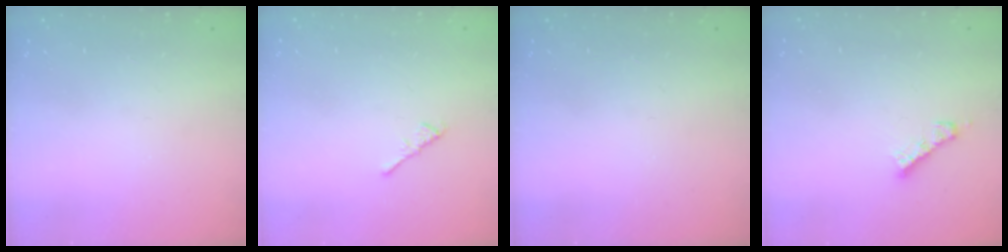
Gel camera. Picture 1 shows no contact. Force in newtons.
{"total": 1.1, "press": 1.0, "slide": 0.4}
{"total": 0.0}
{"total": 4.0, "press": 4.0, "slide": 0.2}